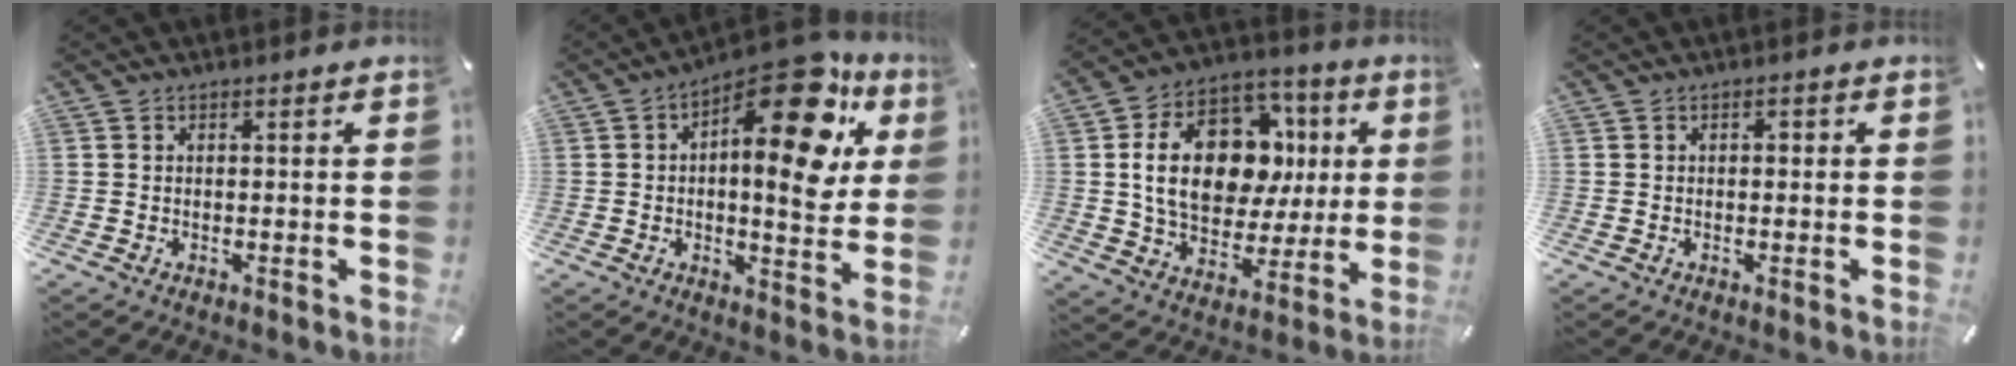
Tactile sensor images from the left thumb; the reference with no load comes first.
{"total": 19.2, "force": [9.1, 8.3, 14.8], "torque": [-0.190, -0.074, 0.144]}
{"total": 20.8, "force": [3.9, 14.6, 14.4], "torque": [-0.256, -0.002, 0.072]}
{"total": 0.9, "force": [0.0, 0.7, 0.6], "torque": [-0.013, 0.004, -0.002]}